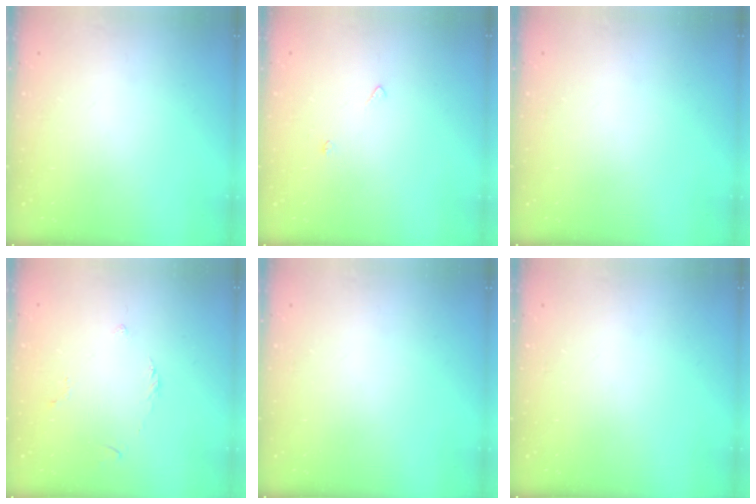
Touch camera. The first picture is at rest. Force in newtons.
{"total": 4.8, "press": 4.8, "slide": 0.3}
{"total": 0.0}
{"total": 2.8, "press": 2.7, "slide": 0.7}
{"total": 0.0}
{"total": 0.0}